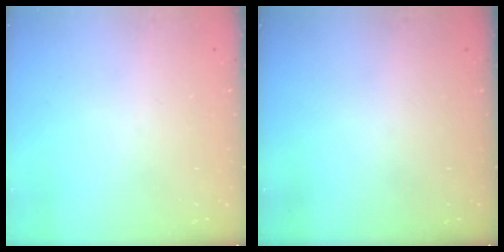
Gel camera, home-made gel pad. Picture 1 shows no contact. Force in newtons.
{"total": 0.0}